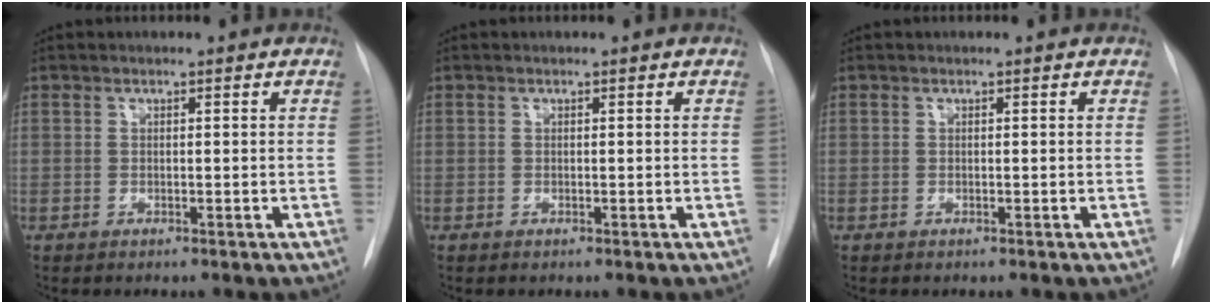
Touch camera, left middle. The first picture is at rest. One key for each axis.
{"total": 0.0}
{"total": 0.0}